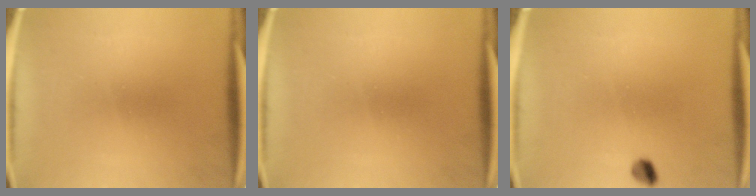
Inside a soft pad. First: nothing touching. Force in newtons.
{"total": 0.0}
{"total": 2.3}